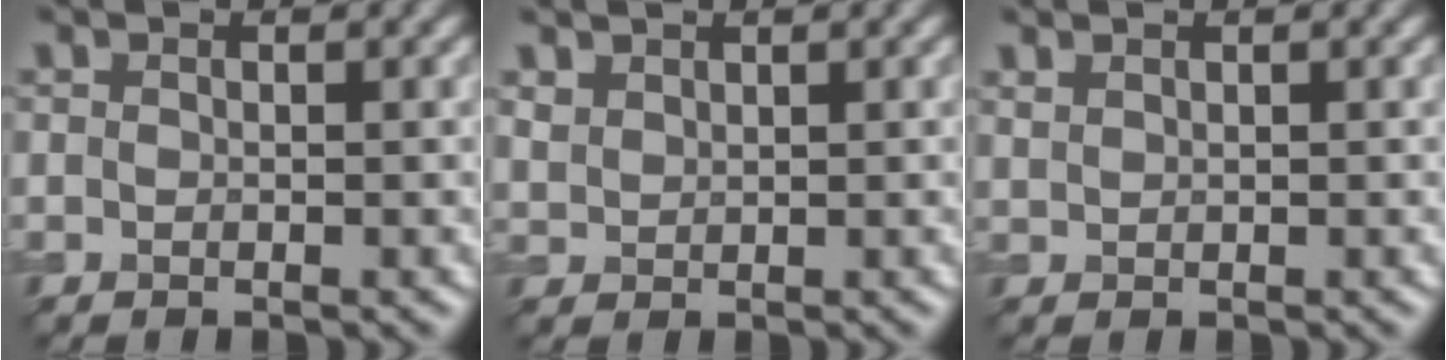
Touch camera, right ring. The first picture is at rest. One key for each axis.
{"total": 1.5, "fx": 1.3, "fy": 0.8, "fz": 0.3, "tx": -0.012, "ty": 0.003, "tz": 0.032}
{"total": 0.7, "fx": 0.7, "fy": 0.2, "fz": 0.2, "tx": -0.006, "ty": 0.000, "tz": 0.019}